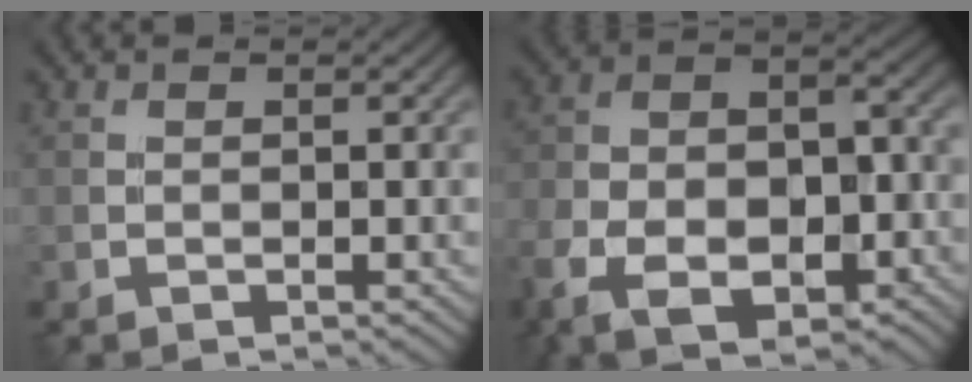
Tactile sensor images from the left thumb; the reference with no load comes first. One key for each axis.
{"total": 14.2, "fx": -7.0, "fy": 8.3, "fz": 9.1, "tx": -0.186, "ty": -0.038, "tz": -0.111}